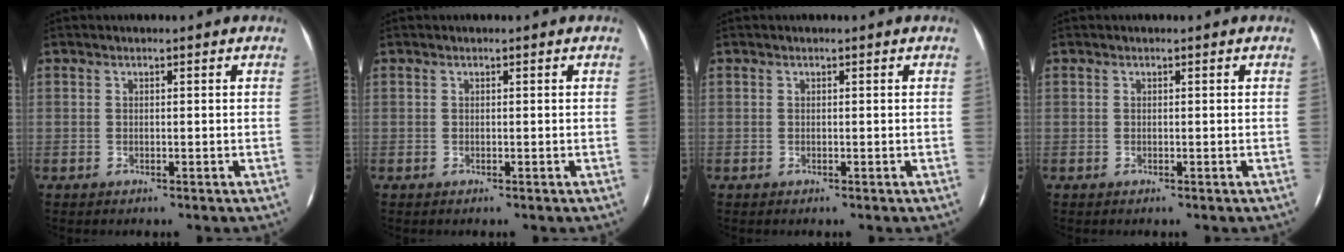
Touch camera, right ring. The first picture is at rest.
{"total": 0.0}
{"total": 0.0}
{"total": 0.0}